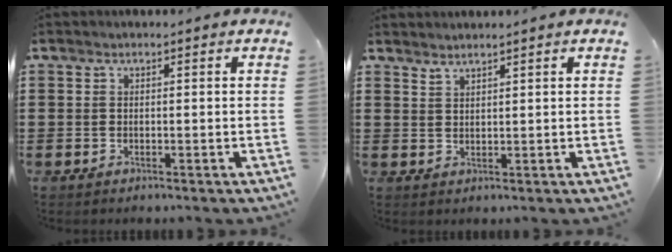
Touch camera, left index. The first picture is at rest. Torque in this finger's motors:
{"motor_torque": [0.04, 0.13, -0.01, -0.01]}